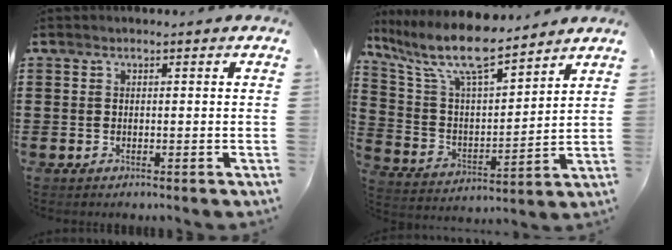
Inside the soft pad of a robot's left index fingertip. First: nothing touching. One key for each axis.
{"total": 10.8, "fx": 8.7, "fy": 1.8, "fz": 6.2, "tx": -0.155, "ty": -0.046, "tz": 0.151}